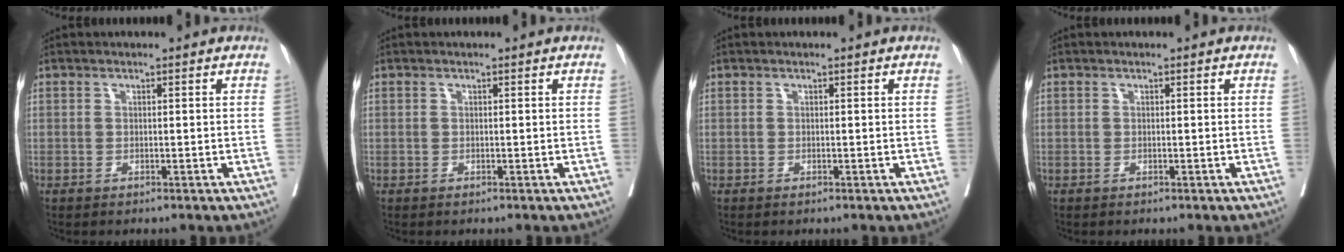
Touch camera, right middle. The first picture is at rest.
{"total": 0.0}
{"total": 0.0}
{"total": 0.0}